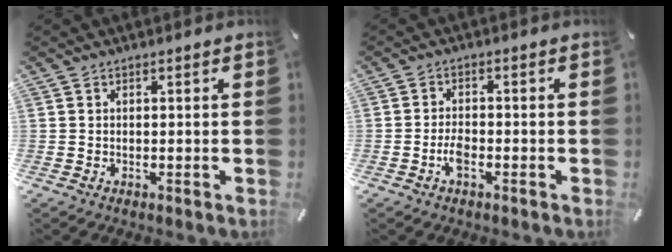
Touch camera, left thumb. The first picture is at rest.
{"total": 3.2, "force": [-1.6, 1.4, 2.4], "torque": [-0.054, 0.003, -0.034]}